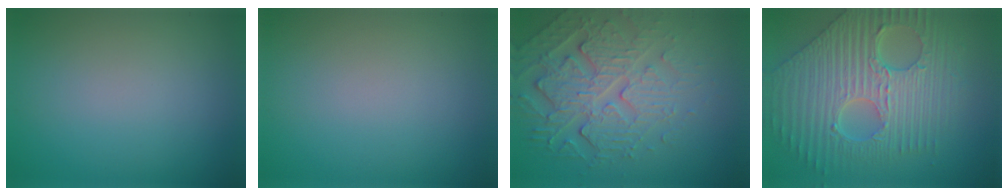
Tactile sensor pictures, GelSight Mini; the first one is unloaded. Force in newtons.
{"total": 0.0}
{"total": 6.0, "press": 4.8, "slide": 3.7}
{"total": 10.1, "press": 7.0, "slide": 7.3}